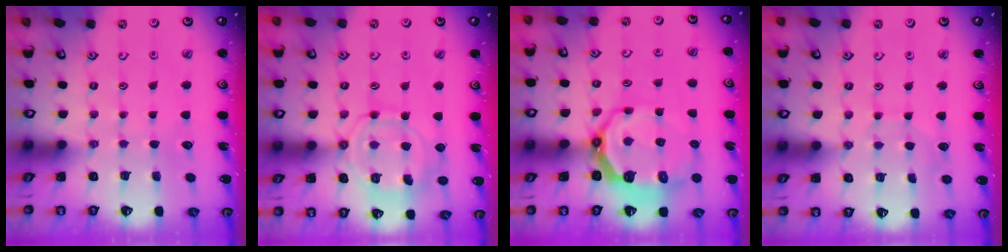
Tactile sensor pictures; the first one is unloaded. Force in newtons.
{"total": 12.5, "press": 12.4, "slide": 1.3}
{"total": 10.0, "press": 8.7, "slide": 5.0}
{"total": 3.8, "press": 3.8, "slide": 0.4}